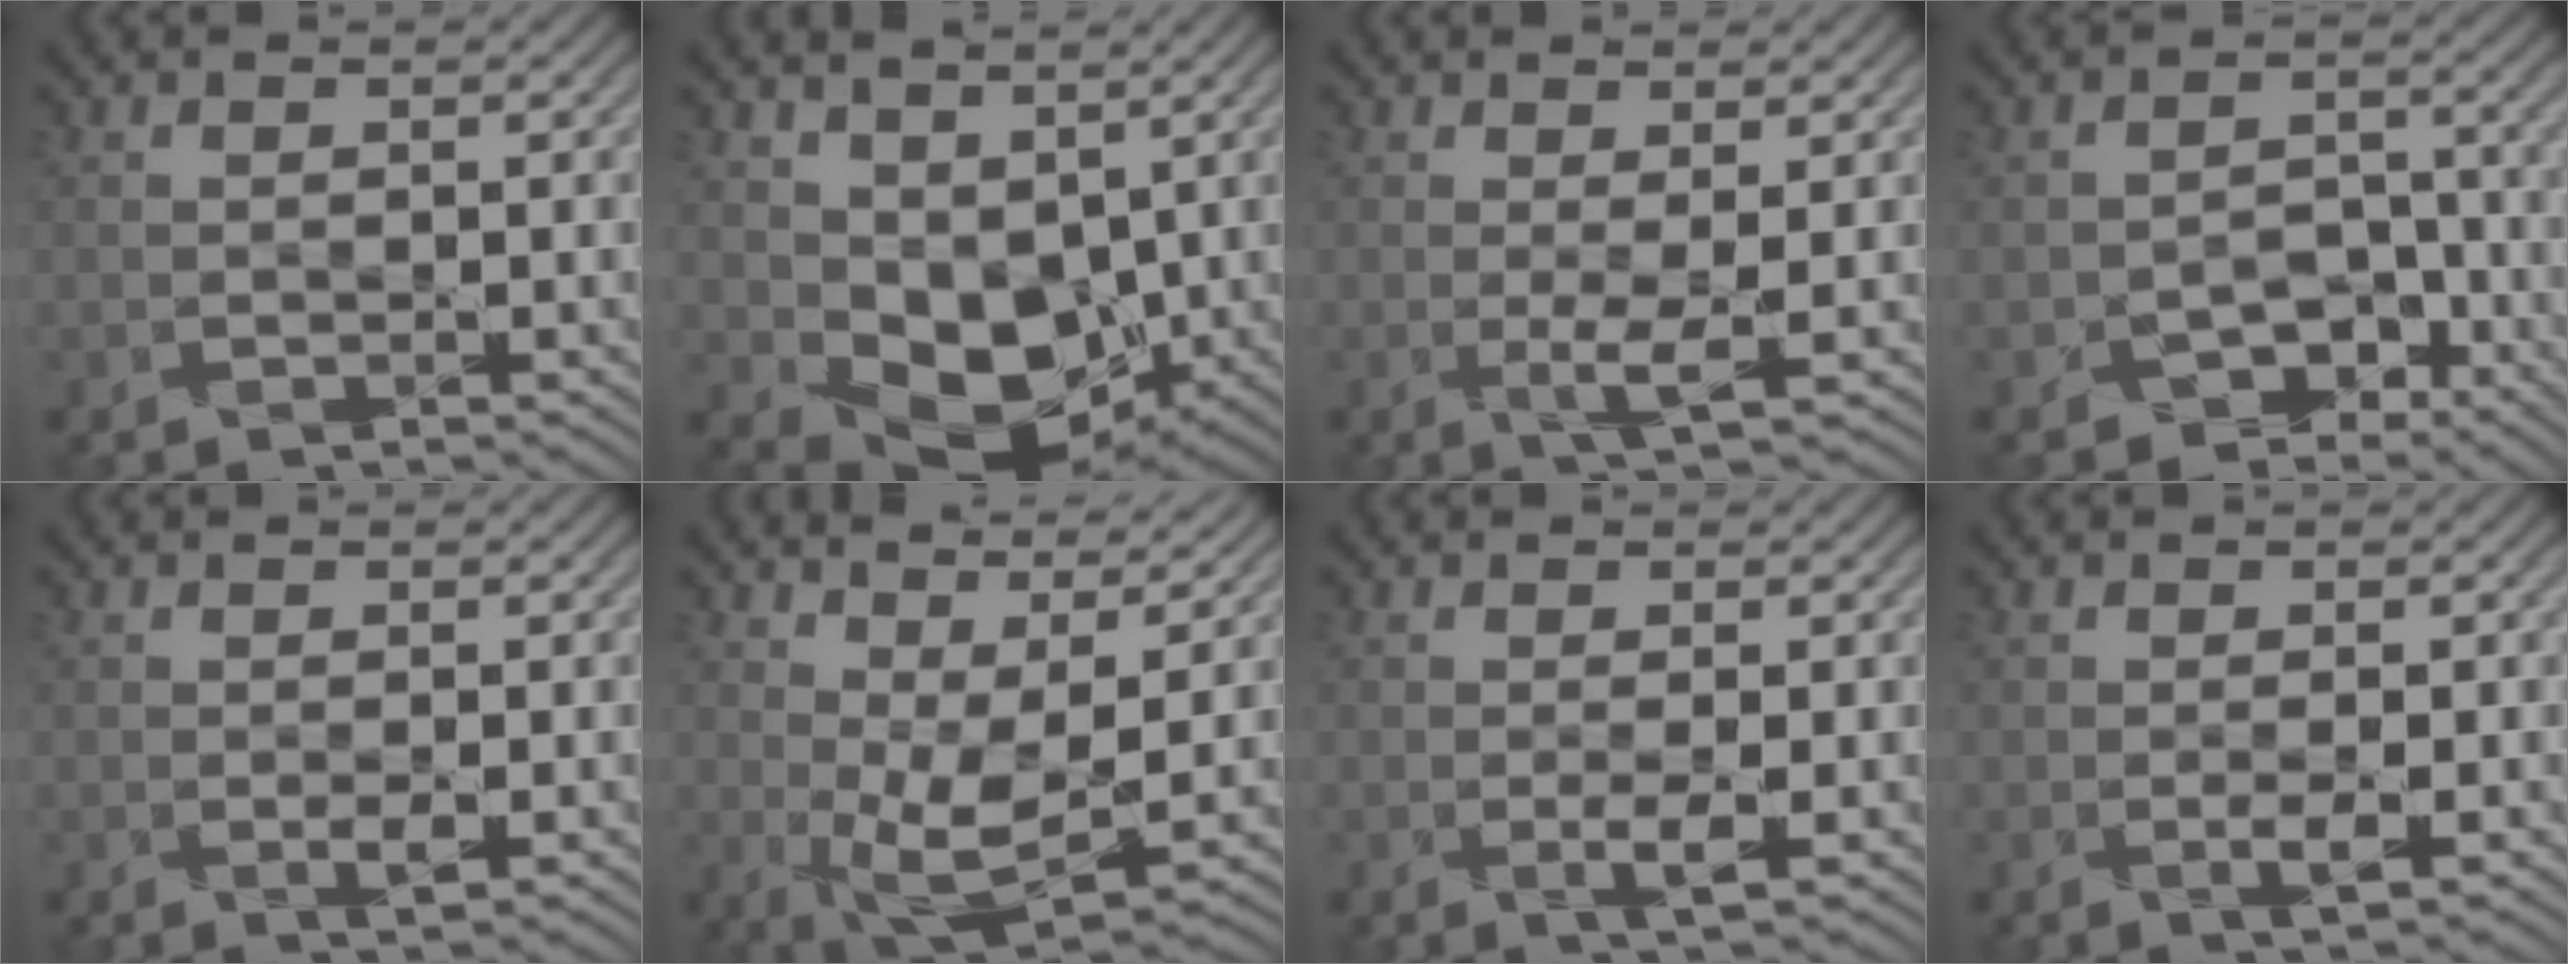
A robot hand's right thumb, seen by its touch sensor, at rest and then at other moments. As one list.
[{"total": 7.3, "force": [1.8, 5.1, 4.9], "torque": [-0.105, -0.017, 0.035]}, {"total": 2.2, "force": [0.2, -0.1, 2.1], "torque": [-0.049, -0.002, 0.001]}, {"total": 4.6, "force": [-3.5, 2.6, 1.4], "torque": [-0.015, 0.001, -0.065]}, {"total": 0.9, "force": [0.0, 0.2, 0.9], "torque": [-0.018, -0.002, 0.000]}, {"total": 7.7, "force": [3.4, 3.0, 6.2], "torque": [-0.125, -0.001, 0.063]}, {"total": 1.5, "force": [-0.1, -0.1, 1.5], "torque": [-0.030, 0.001, -0.005]}, {"total": 1.1, "force": [-0.1, -0.1, 1.1], "torque": [-0.021, 0.001, -0.006]}]